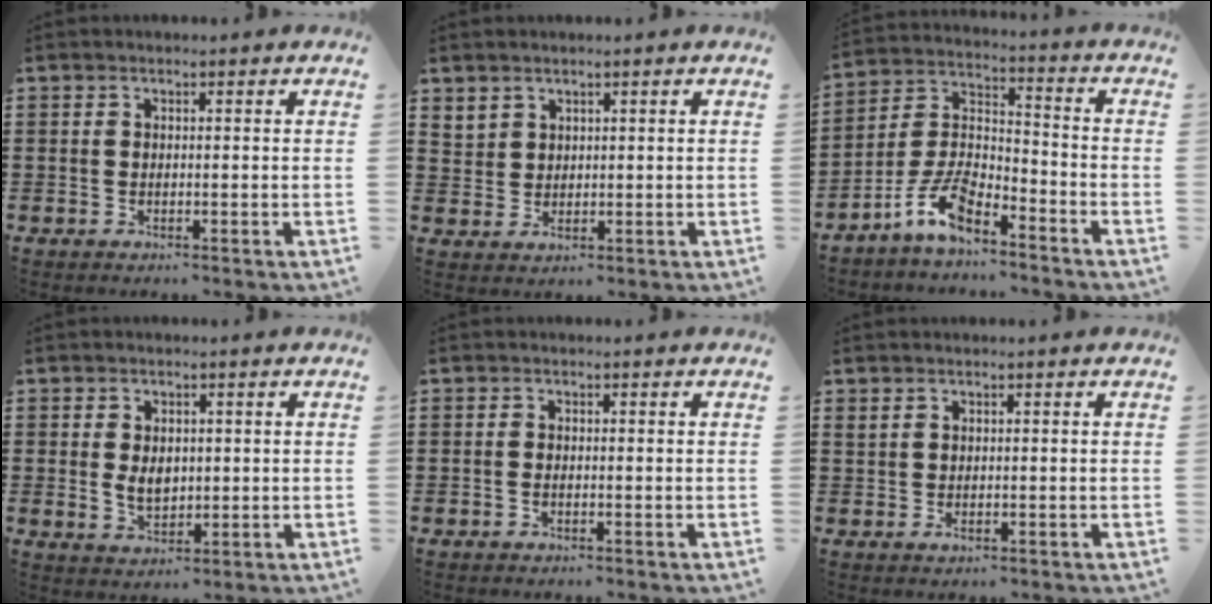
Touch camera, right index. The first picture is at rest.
{"total": 2.6, "force": [2.0, 1.6, 0.1], "torque": [-0.009, 0.007, 0.041]}
{"total": 8.3, "force": [-6.3, 2.7, 4.7], "torque": [-0.123, -0.002, -0.128]}
{"total": 3.5, "force": [0.3, 2.6, 2.4], "torque": [-0.036, 0.003, 0.000]}
{"total": 0.5, "force": [-0.2, 0.3, 0.4], "torque": [-0.009, -0.003, -0.003]}
{"total": 1.1, "force": [0.6, 0.7, 0.6], "torque": [-0.014, 0.004, 0.011]}